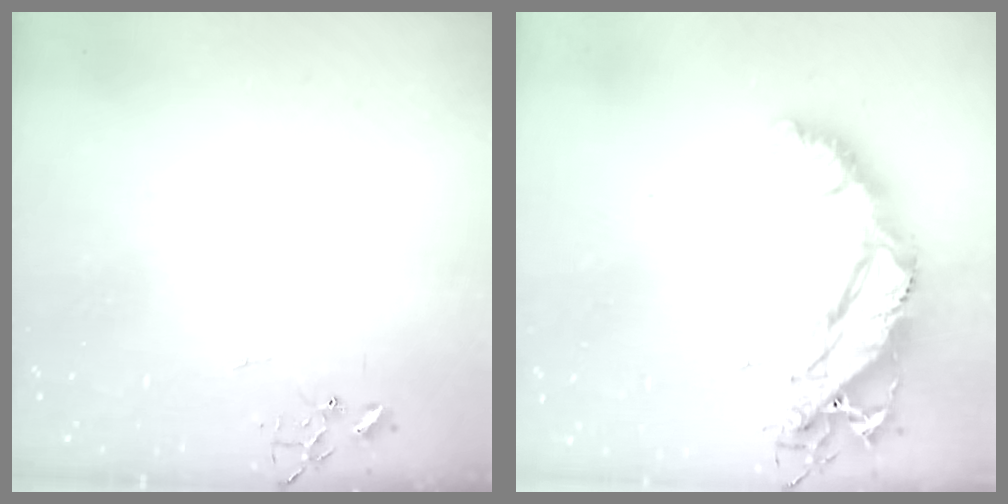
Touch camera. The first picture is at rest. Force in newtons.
{"total": 21.4, "press": 21.3, "slide": 2.1}